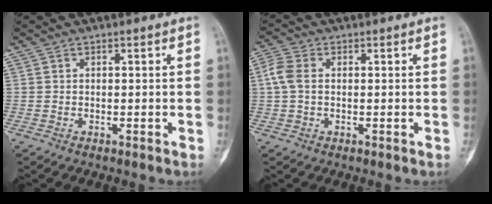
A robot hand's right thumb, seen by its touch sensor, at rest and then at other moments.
{"total": 4.4, "force": [0.4, 3.0, 3.2], "torque": [-0.085, 0.012, 0.002]}